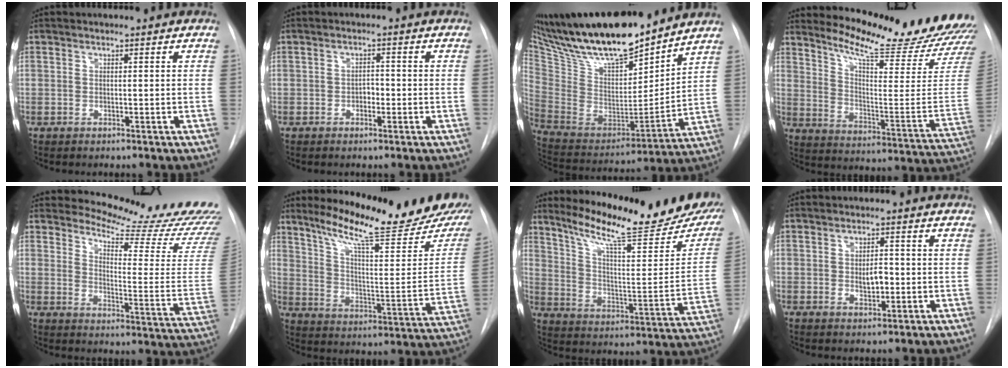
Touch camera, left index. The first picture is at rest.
{"total": 1.7, "force": [-0.6, 1.1, 1.2], "torque": [-0.013, 0.006, -0.010]}
{"total": 24.0, "force": [20.4, 4.6, 11.7], "torque": [-0.218, -0.015, 0.356]}
{"total": 21.2, "force": [19.8, 0.7, 7.8], "torque": [-0.130, -0.110, 0.263]}
{"total": 19.5, "force": [18.7, 0.7, 5.5], "torque": [-0.087, -0.141, 0.223]}
{"total": 22.3, "force": [18.4, 1.7, 12.5], "torque": [-0.189, -0.071, 0.257]}
{"total": 24.5, "force": [20.4, 2.9, 13.3], "torque": [-0.206, -0.067, 0.280]}
{"total": 3.2, "force": [-0.3, 1.6, 2.8], "torque": [-0.041, 0.001, -0.001]}